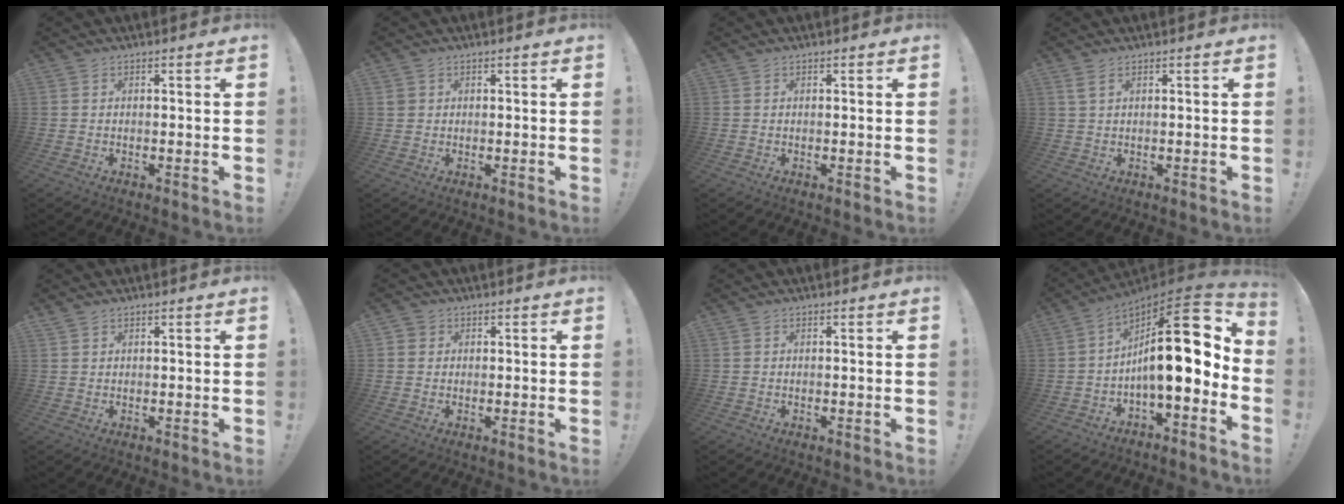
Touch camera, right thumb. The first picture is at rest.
{"total": 1.7, "force": [0.8, 1.4, 0.5], "torque": [-0.008, 0.001, 0.015]}
{"total": 0.0}
{"total": 2.3, "force": [1.2, 0.4, 1.9], "torque": [-0.038, 0.001, 0.021]}
{"total": 1.1, "force": [1.0, 0.5, 0.2], "torque": [0.000, -0.003, 0.018]}
{"total": 1.7, "force": [0.4, 1.6, 0.3], "torque": [0.001, -0.001, 0.006]}
{"total": 0.0}
{"total": 20.6, "force": [2.4, 6.2, 19.5], "torque": [-0.310, -0.014, 0.037]}